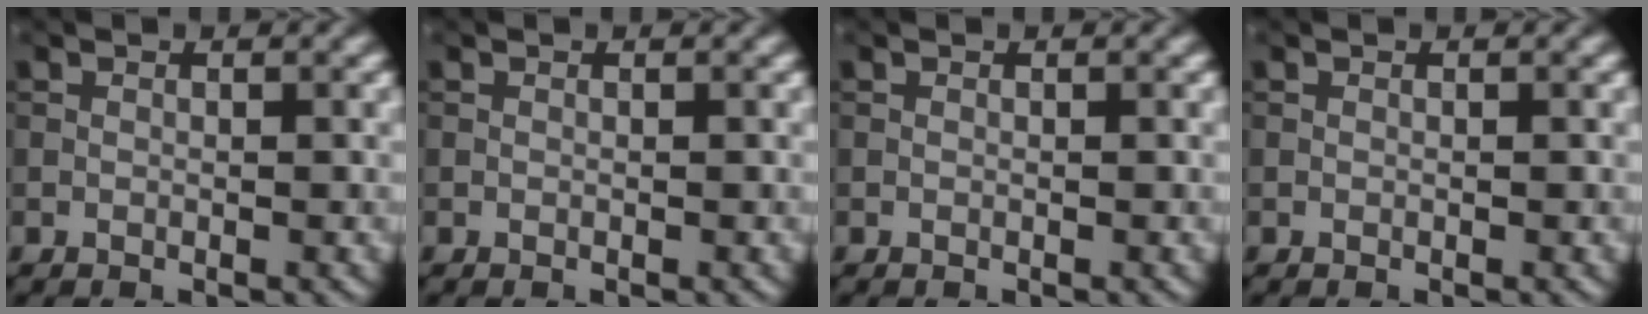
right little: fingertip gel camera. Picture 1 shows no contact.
{"total": 0.0}
{"total": 0.0}
{"total": 0.0}